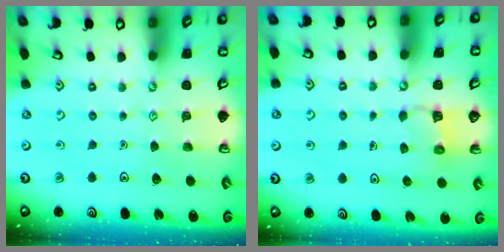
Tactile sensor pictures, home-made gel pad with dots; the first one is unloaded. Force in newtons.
{"total": 3.1, "press": 3.1, "slide": 0.6}